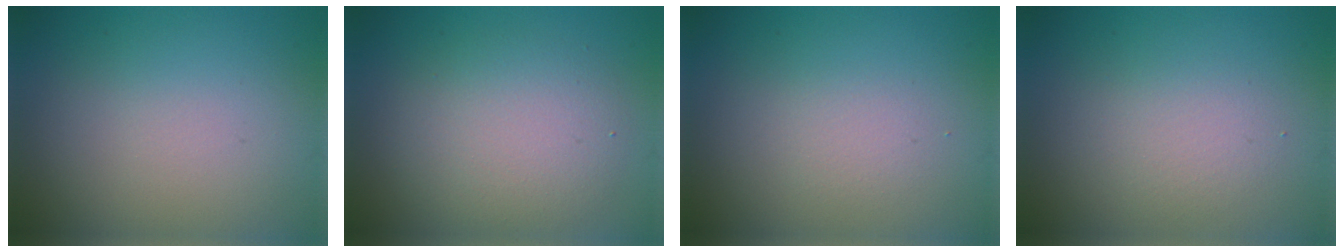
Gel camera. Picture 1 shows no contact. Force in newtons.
{"total": 4.5, "press": 4.5, "slide": 0.1}
{"total": 1.3, "press": 1.2, "slide": 0.1}
{"total": 1.9, "press": 1.9, "slide": 0.1}